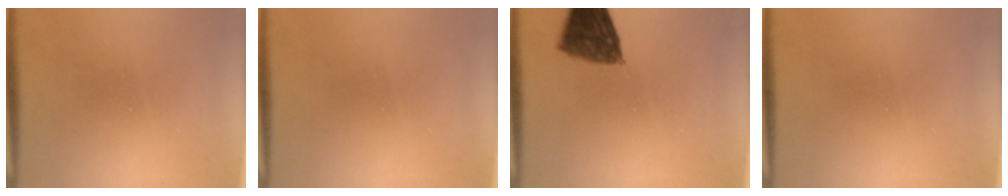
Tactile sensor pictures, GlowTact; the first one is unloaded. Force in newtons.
{"total": 0.0}
{"total": 8.9}
{"total": 0.0}